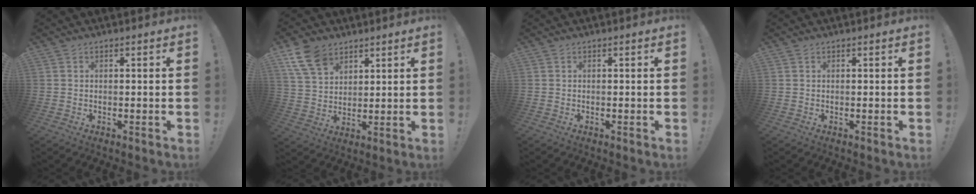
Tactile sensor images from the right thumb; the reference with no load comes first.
{"total": 10.9, "force": [6.7, 6.8, 5.3], "torque": [-0.100, -0.022, 0.133]}
{"total": 0.0}
{"total": 0.0}